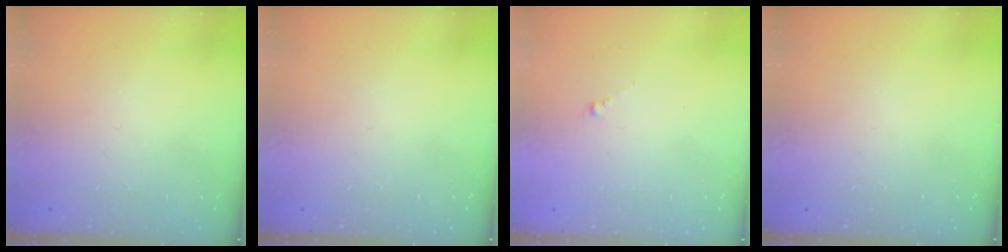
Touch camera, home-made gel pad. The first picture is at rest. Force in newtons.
{"total": 0.0}
{"total": 0.0}
{"total": 0.0}